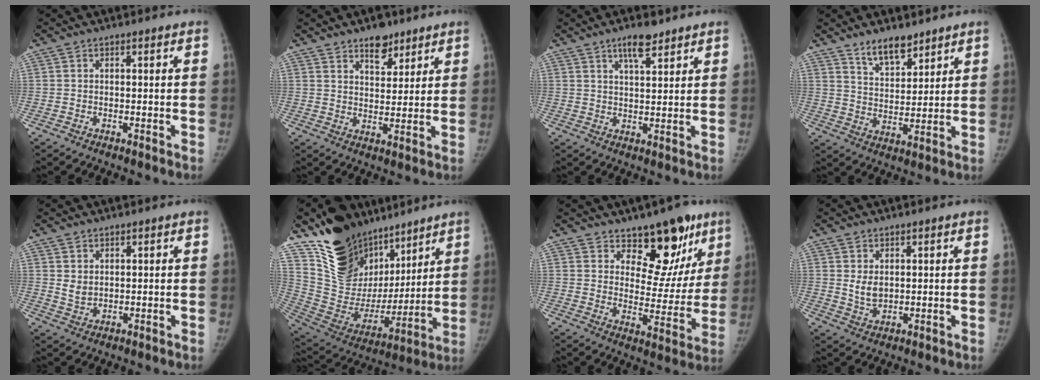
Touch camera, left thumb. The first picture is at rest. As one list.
[{"total": 6.2, "force": [4.5, 3.3, 2.9], "torque": [-0.016, -0.029, 0.073]}, {"total": 5.5, "force": [3.9, 1.7, 3.5], "torque": [-0.047, -0.024, 0.065]}, {"total": 7.7, "force": [5.9, 3.4, 3.6], "torque": [-0.033, -0.047, 0.106]}, {"total": 2.9, "force": [1.4, 2.2, 1.4], "torque": [-0.016, -0.015, 0.033]}, {"total": 25.5, "force": [17.2, 15.0, 11.4], "torque": [-0.152, -0.067, 0.308]}, {"total": 14.5, "force": [9.6, 7.8, 7.5], "torque": [-0.027, -0.059, 0.142]}, {"total": 3.9, "force": [1.2, 2.7, 2.5], "torque": [-0.033, -0.015, 0.030]}]